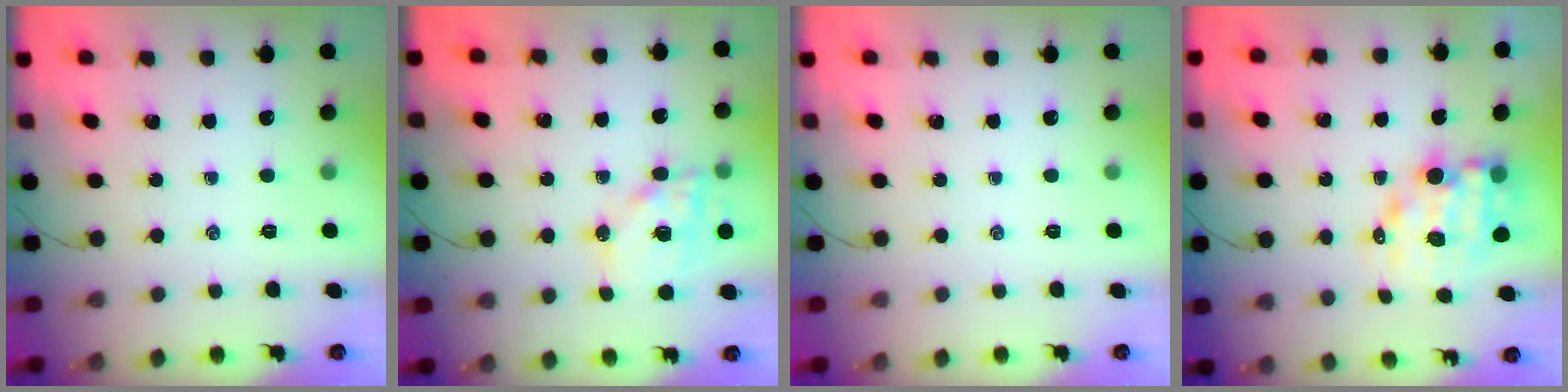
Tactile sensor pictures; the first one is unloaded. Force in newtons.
{"total": 15.2, "press": 14.9, "slide": 3.0}
{"total": 0.0}
{"total": 9.4, "press": 9.0, "slide": 2.7}